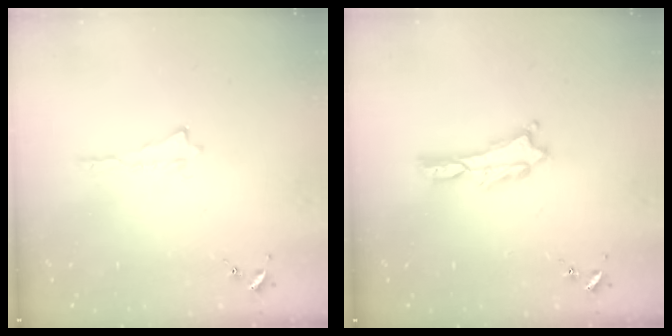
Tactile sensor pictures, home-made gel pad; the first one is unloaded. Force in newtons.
{"total": 0.8, "press": 0.7, "slide": 0.2}